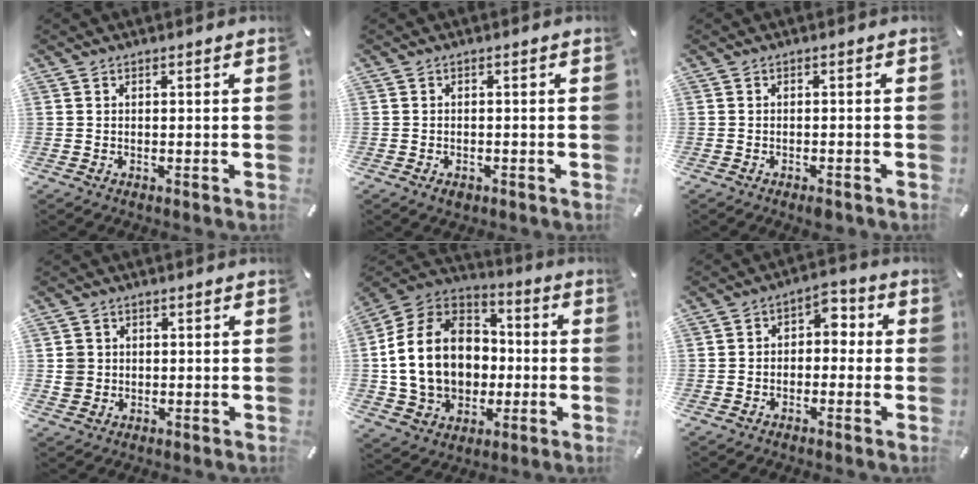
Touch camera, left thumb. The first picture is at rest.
{"total": 1.5, "force": [-0.9, 0.9, 0.8], "torque": [-0.015, 0.002, -0.017]}
{"total": 1.6, "force": [-1.2, 0.4, 0.9], "torque": [-0.016, 0.002, -0.023]}
{"total": 3.7, "force": [0.2, 3.6, 0.4], "torque": [-0.006, 0.003, 0.003]}
{"total": 18.1, "force": [-1.3, 15.1, 9.9], "torque": [-0.220, 0.015, -0.016]}
{"total": 4.3, "force": [-1.8, 3.4, 2.0], "torque": [-0.029, 0.013, -0.040]}